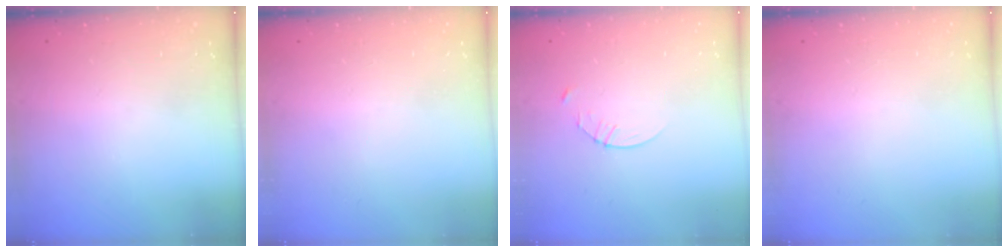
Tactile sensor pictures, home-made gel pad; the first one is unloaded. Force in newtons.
{"total": 0.0}
{"total": 2.9, "press": 2.9, "slide": 0.4}
{"total": 0.0}